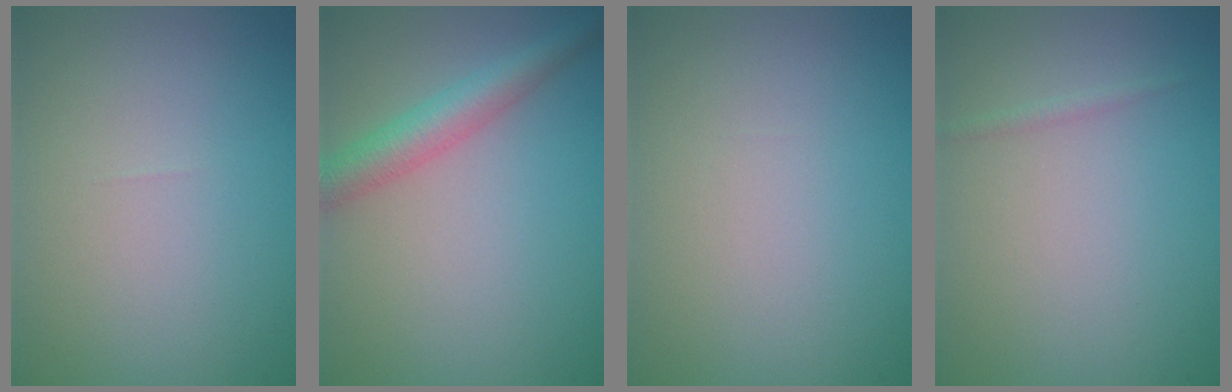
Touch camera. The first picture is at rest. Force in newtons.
{"total": 3.6, "press": 3.6, "slide": 0.1}
{"total": 0.0}
{"total": 0.6, "press": 0.6, "slide": 0.0}